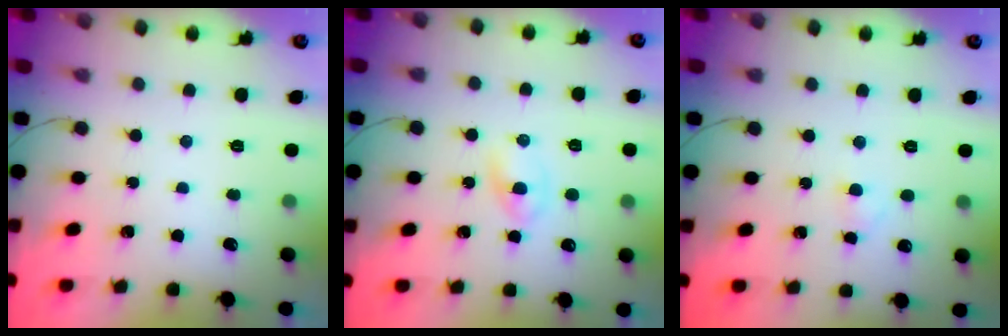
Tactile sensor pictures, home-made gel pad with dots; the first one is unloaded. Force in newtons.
{"total": 1.9, "press": 1.7, "slide": 0.8}
{"total": 1.8, "press": 1.5, "slide": 0.9}